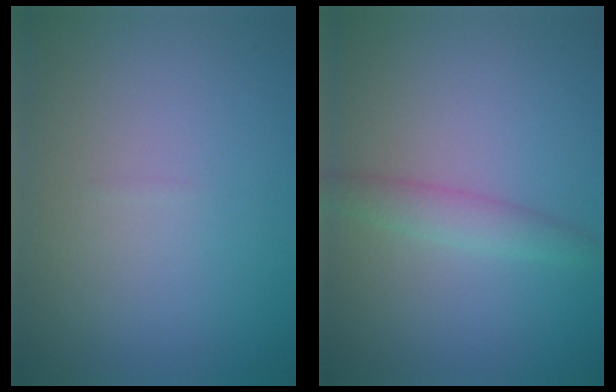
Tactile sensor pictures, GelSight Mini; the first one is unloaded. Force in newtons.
{"total": 2.0, "press": 2.0, "slide": 0.0}